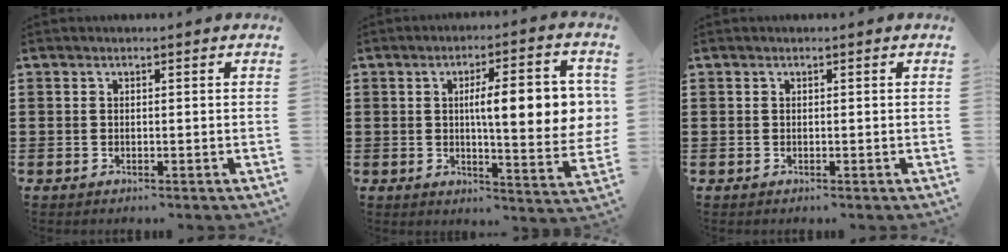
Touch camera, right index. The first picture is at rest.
{"total": 11.4, "force": [1.7, 2.5, 11.0], "torque": [-0.168, -0.003, 0.020]}
{"total": 0.0}